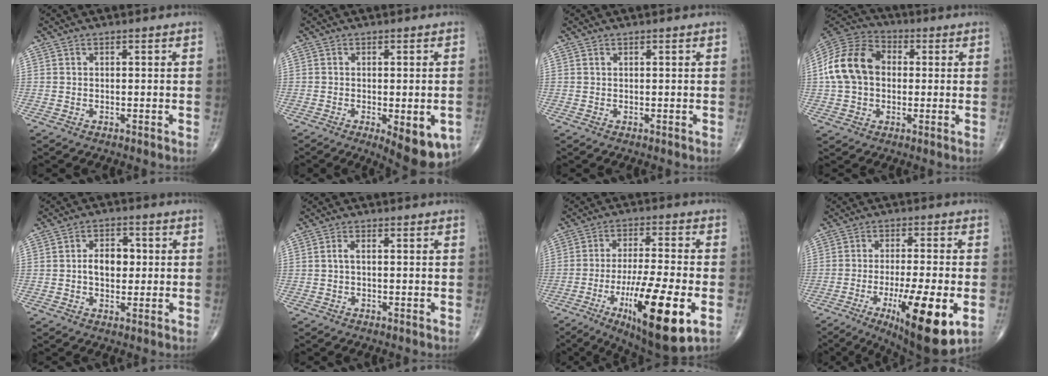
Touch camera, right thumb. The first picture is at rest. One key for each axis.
{"total": 10.5, "fx": -3.9, "fy": 3.8, "fz": 9.0, "tx": -0.107, "ty": -0.008, "tz": -0.046}
{"total": 0.0}
{"total": 15.0, "fx": 1.0, "fy": 11.2, "fz": 9.9, "tx": -0.180, "ty": 0.033, "tz": 0.010}
{"total": 6.3, "fx": 0.2, "fy": 4.3, "fz": 4.7, "tx": -0.058, "ty": 0.011, "tz": -0.001}
{"total": 1.5, "fx": 0.0, "fy": 0.6, "fz": 1.3, "tx": -0.031, "ty": 0.004, "tz": 0.000}
{"total": 19.1, "fx": -6.9, "fy": 4.1, "fz": 17.3, "tx": -0.299, "ty": -0.001, "tz": -0.104}
{"total": 17.2, "fx": -6.0, "fy": 4.0, "fz": 15.7, "tx": -0.235, "ty": -0.008, "tz": -0.081}